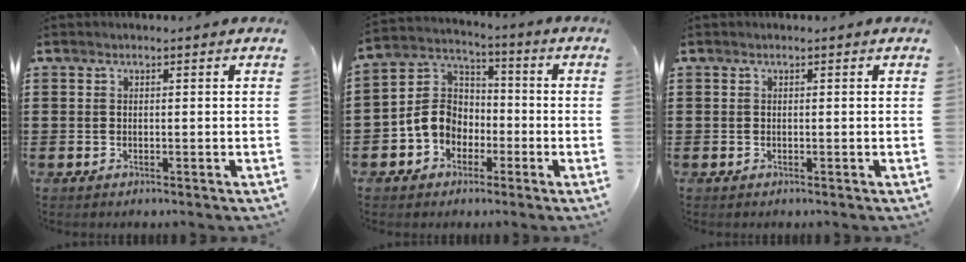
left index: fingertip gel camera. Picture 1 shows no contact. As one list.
[{"total": 7.5, "force": [-2.4, 6.4, 3.1], "torque": [-0.105, 0.009, -0.056]}, {"total": 0.0}]